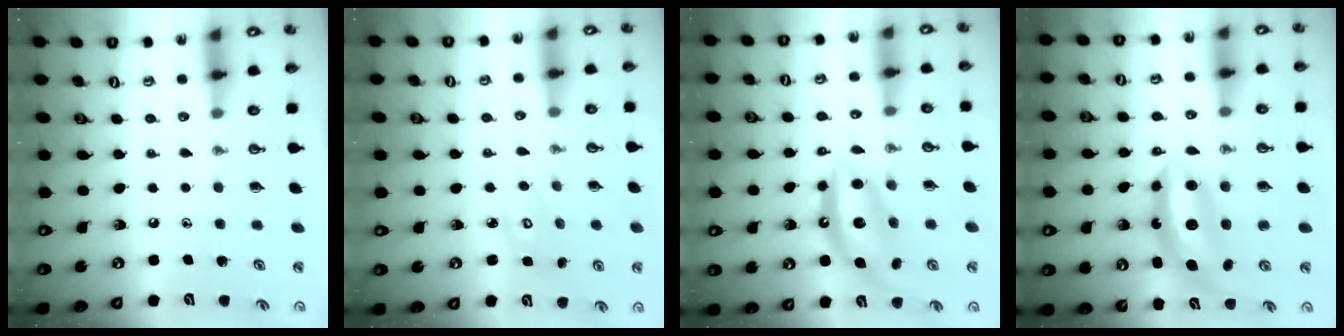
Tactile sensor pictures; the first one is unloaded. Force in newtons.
{"total": 3.2, "press": 3.2, "slide": 0.2}
{"total": 12.5, "press": 12.4, "slide": 1.0}
{"total": 7.9, "press": 7.8, "slide": 0.6}